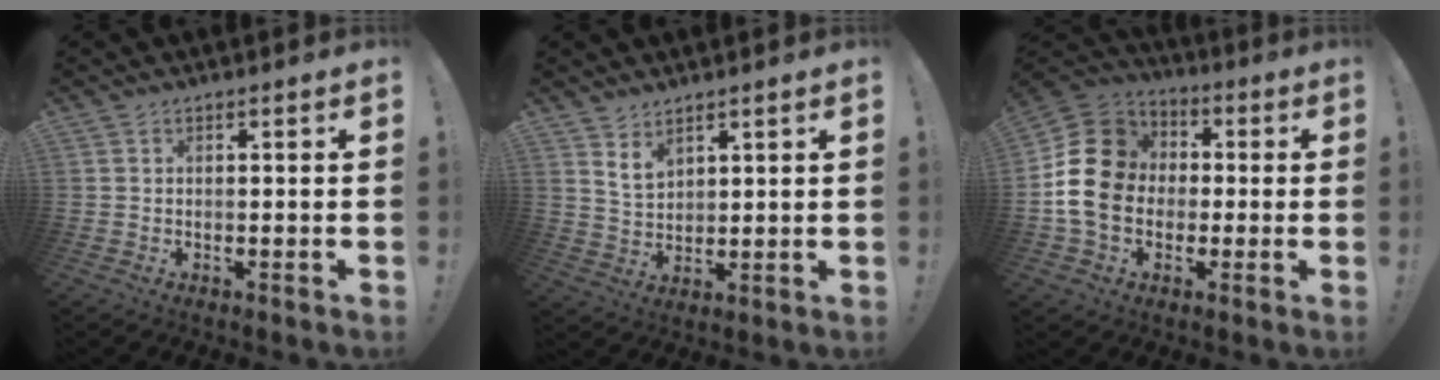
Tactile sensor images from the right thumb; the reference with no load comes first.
{"total": 6.0, "force": [4.7, 3.1, 2.1], "torque": [-0.028, -0.031, 0.085]}
{"total": 17.8, "force": [0.0, 14.8, 9.9], "torque": [-0.160, 0.018, 0.008]}